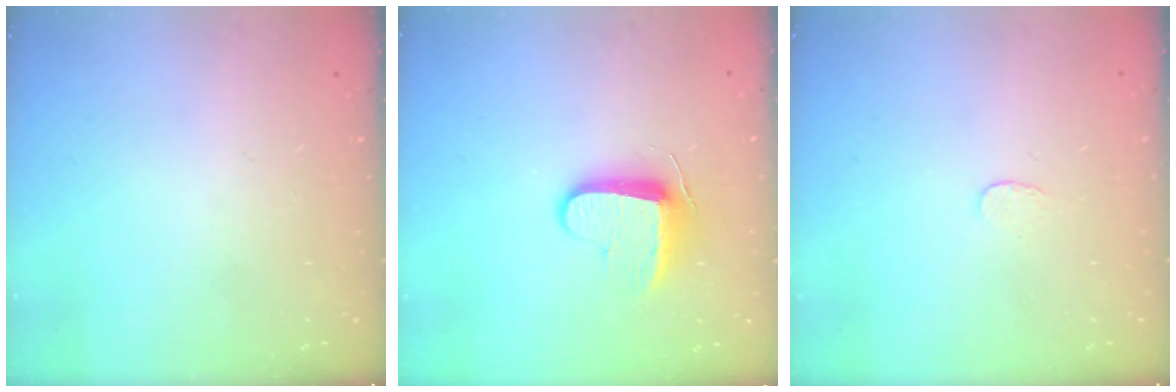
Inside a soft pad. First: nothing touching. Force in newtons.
{"total": 8.9, "press": 8.9, "slide": 0.8}
{"total": 3.0, "press": 3.0, "slide": 0.2}